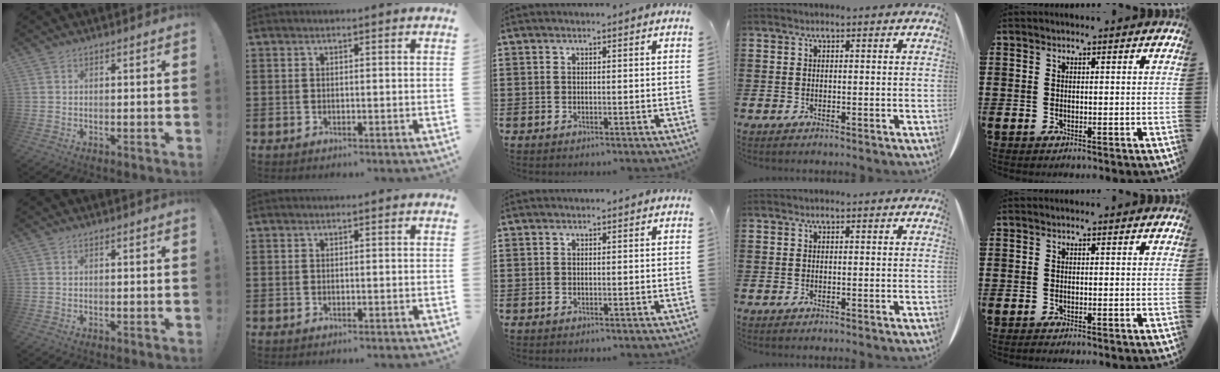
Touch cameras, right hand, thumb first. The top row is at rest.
{}